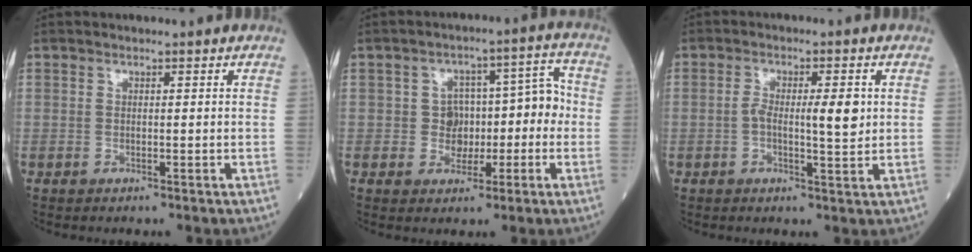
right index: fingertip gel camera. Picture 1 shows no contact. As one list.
[{"total": 7.2, "force": [-1.4, 5.6, 4.2], "torque": [-0.042, 0.044, -0.017]}, {"total": 5.6, "force": [0.3, 1.2, 5.4], "torque": [-0.089, 0.005, 0.002]}]